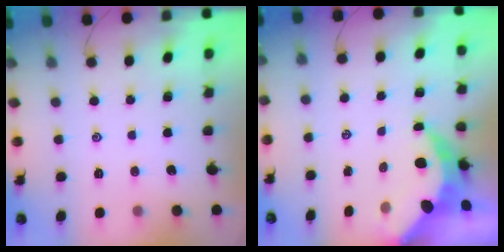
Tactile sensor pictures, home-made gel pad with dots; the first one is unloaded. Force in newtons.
{"total": 7.7, "press": 7.6, "slide": 1.2}